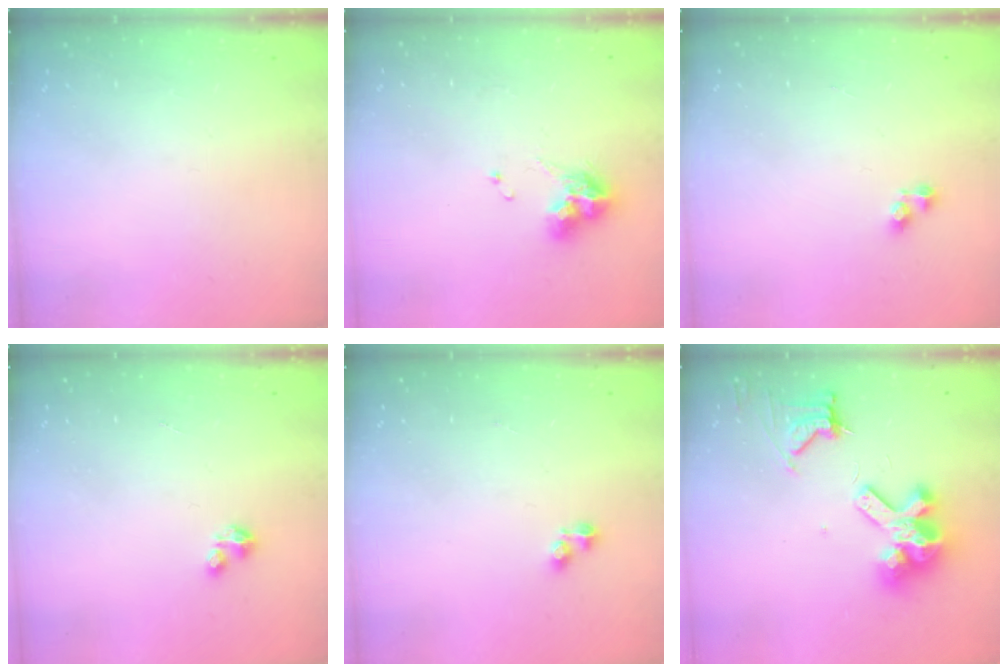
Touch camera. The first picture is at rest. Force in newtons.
{"total": 8.5, "press": 8.4, "slide": 0.9}
{"total": 2.9, "press": 2.9, "slide": 0.3}
{"total": 1.7, "press": 1.6, "slide": 0.3}
{"total": 2.1, "press": 2.0, "slide": 0.4}
{"total": 12.3, "press": 12.2, "slide": 1.6}